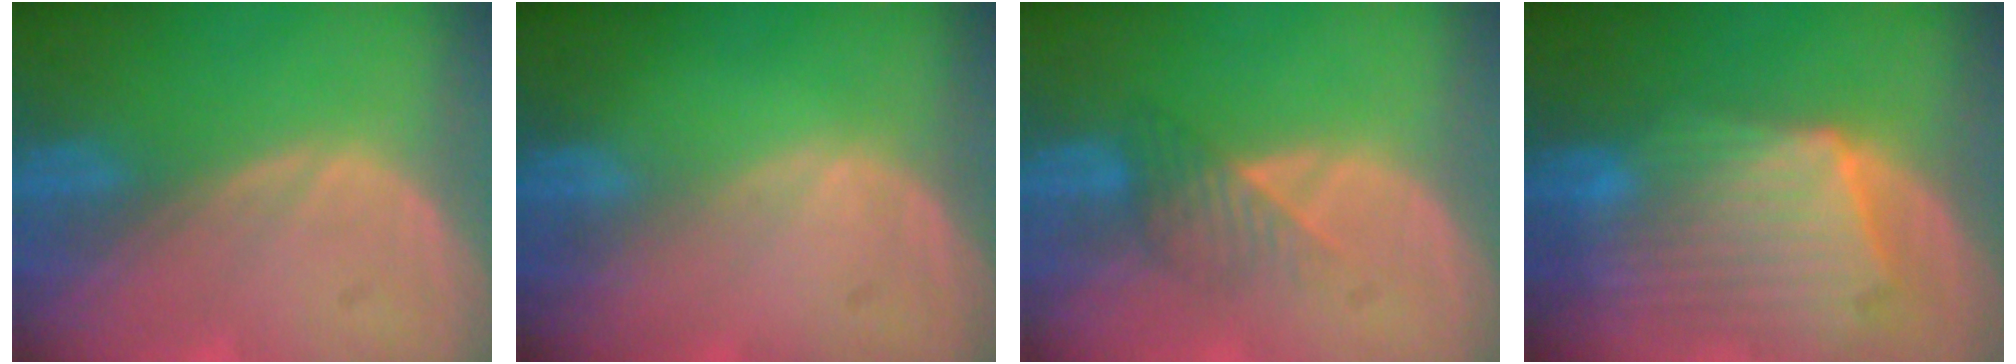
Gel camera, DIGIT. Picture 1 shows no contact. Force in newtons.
{"total": 0.0}
{"total": 3.6, "press": 3.3, "slide": 1.3}
{"total": 10.6, "press": 9.2, "slide": 5.3}